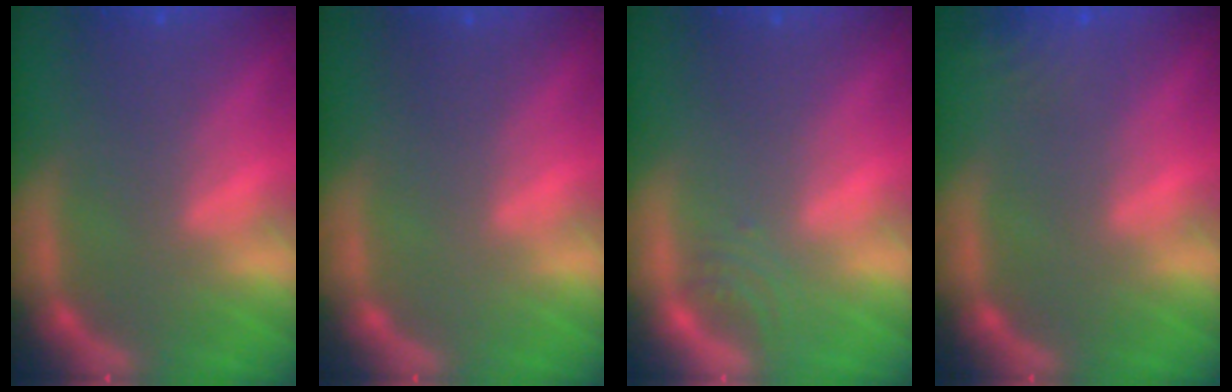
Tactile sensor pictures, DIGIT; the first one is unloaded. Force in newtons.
{"total": 0.0}
{"total": 1.4}
{"total": 4.0}